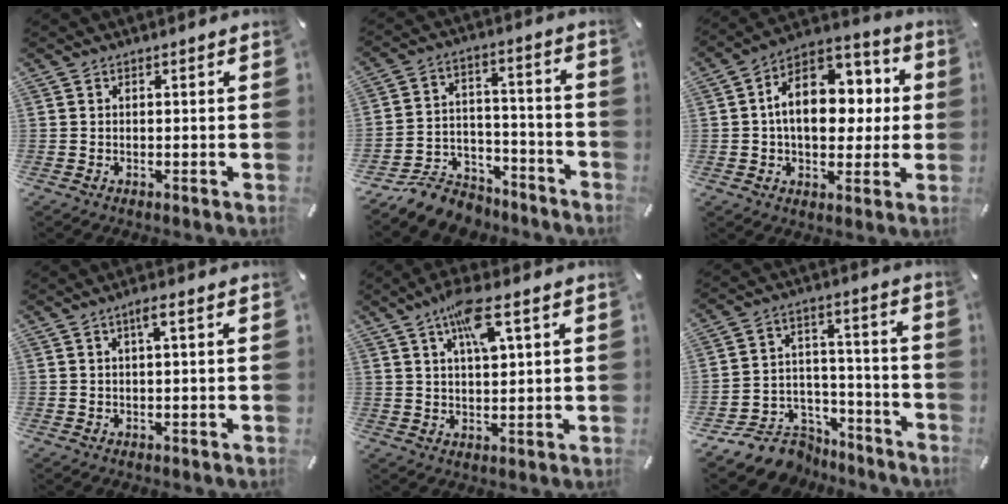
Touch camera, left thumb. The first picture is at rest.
{"total": 11.4, "force": [-9.3, 5.9, 3.1], "torque": [-0.042, 0.067, -0.170]}
{"total": 15.5, "force": [1.6, 11.1, 10.7], "torque": [-0.170, 0.000, 0.029]}
{"total": 2.5, "force": [0.6, 0.3, 2.4], "torque": [-0.046, 0.002, 0.008]}
{"total": 9.5, "force": [4.4, 3.0, 7.9], "torque": [-0.143, 0.000, 0.073]}
{"total": 11.6, "force": [-8.4, 7.6, 2.6], "torque": [-0.034, 0.059, -0.144]}